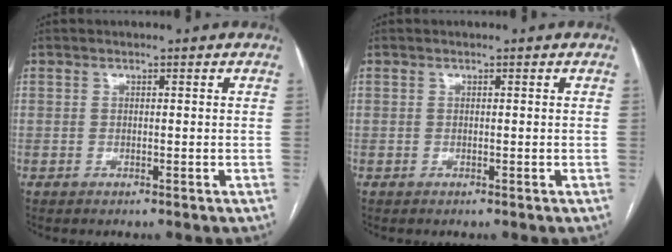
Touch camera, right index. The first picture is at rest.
{"total": 0.0}